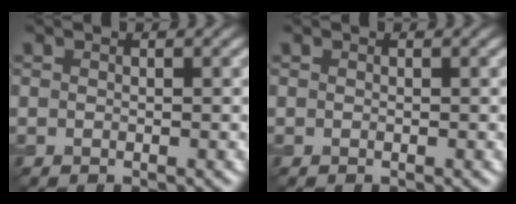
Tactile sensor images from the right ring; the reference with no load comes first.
{"total": 0.0}